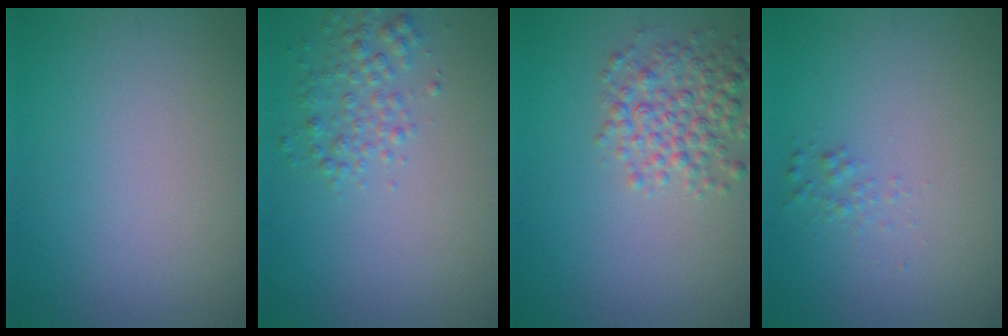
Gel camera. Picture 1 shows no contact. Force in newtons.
{"total": 2.5, "press": 2.5, "slide": 0.1}
{"total": 3.9, "press": 3.9, "slide": 0.1}
{"total": 0.8, "press": 0.8, "slide": 0.0}